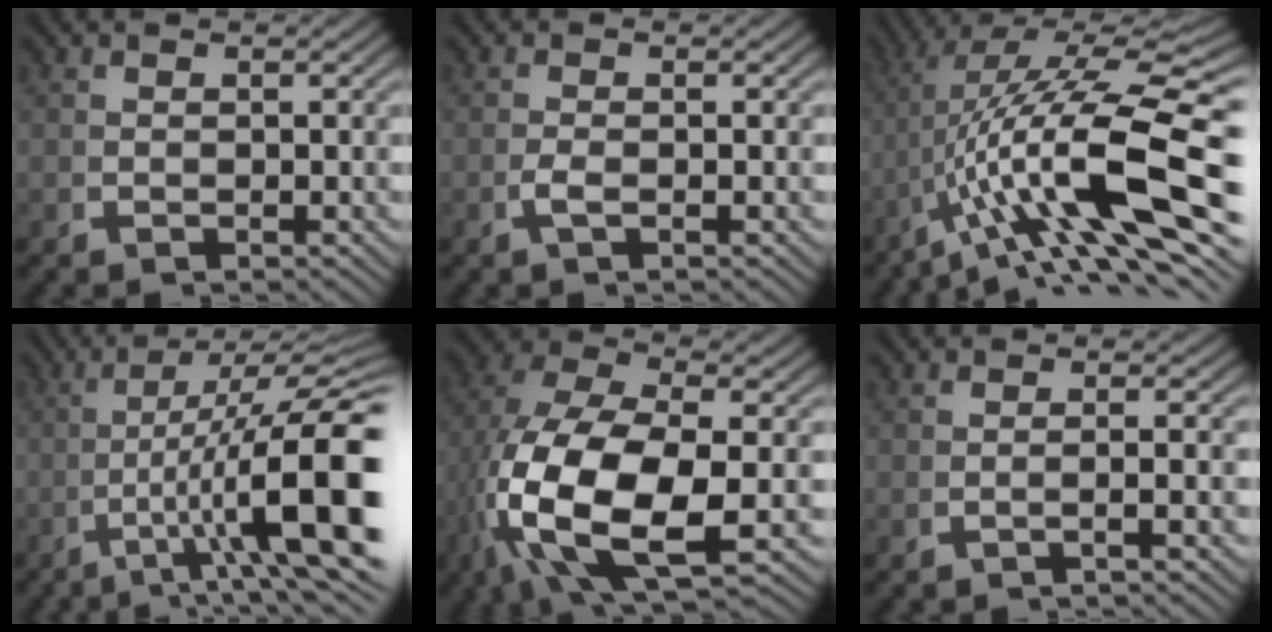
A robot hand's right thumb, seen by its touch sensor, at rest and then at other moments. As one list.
[{"total": 0.9, "force": [-0.3, -0.1, 0.9], "torque": [-0.025, -0.001, -0.004]}, {"total": 13.6, "force": [-1.2, 4.9, 12.6], "torque": [-0.229, -0.018, 0.010]}, {"total": 12.6, "force": [-1.3, 4.9, 11.5], "torque": [-0.199, -0.031, 0.003]}, {"total": 13.8, "force": [-1.7, 7.4, 11.4], "torque": [-0.282, -0.066, 0.015]}, {"total": 1.7, "force": [-0.8, -0.3, 1.4], "torque": [-0.028, 0.010, -0.018]}]